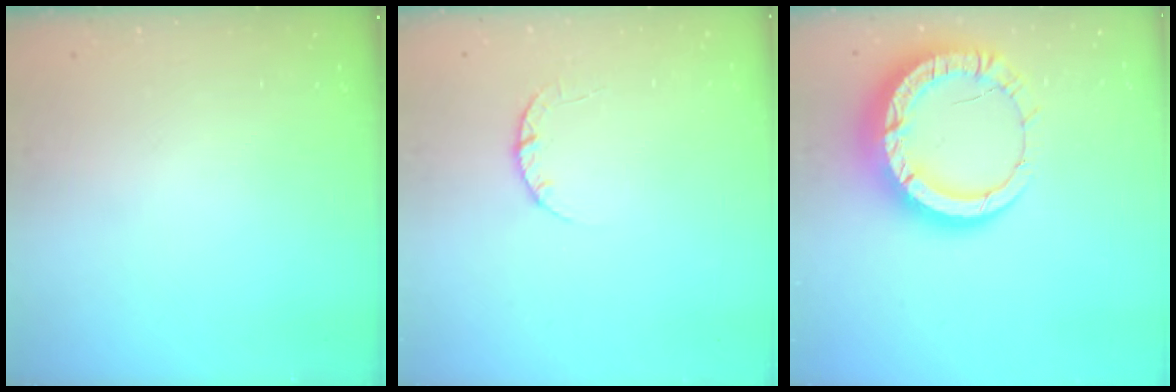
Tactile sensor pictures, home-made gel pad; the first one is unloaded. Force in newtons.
{"total": 3.4, "press": 3.4, "slide": 0.4}
{"total": 17.7, "press": 17.7, "slide": 1.5}